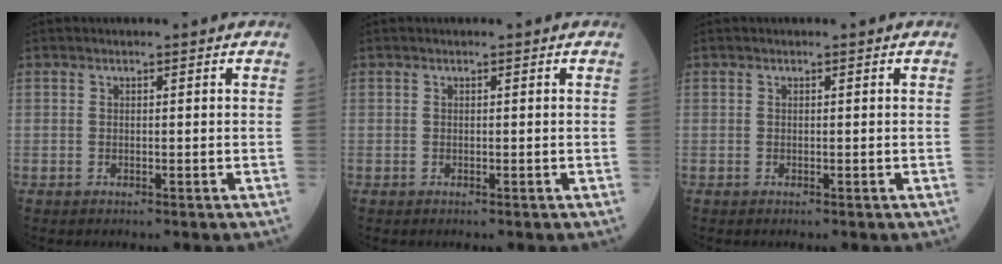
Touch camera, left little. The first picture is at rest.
{"total": 0.0}
{"total": 0.0}